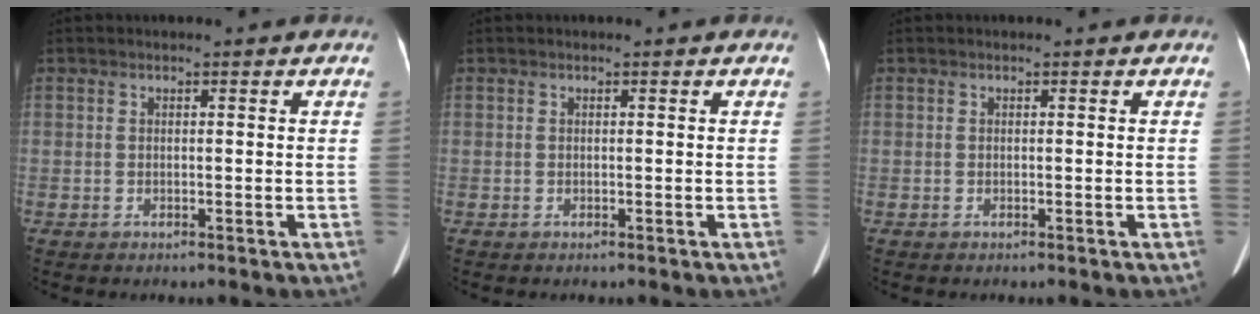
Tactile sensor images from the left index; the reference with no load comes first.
{"total": 0.0}
{"total": 0.0}